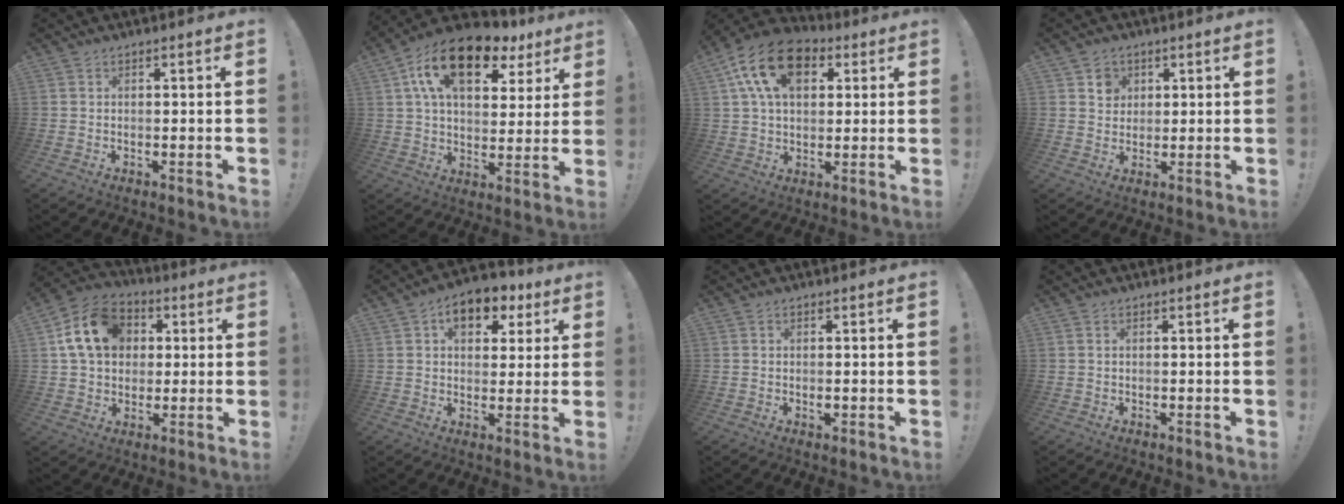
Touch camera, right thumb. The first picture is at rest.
{"total": 18.0, "force": [9.4, 9.3, 12.3], "torque": [-0.201, -0.044, 0.161]}
{"total": 17.1, "force": [7.1, 11.0, 11.1], "torque": [-0.190, -0.016, 0.130]}
{"total": 4.7, "force": [2.1, 4.1, 0.9], "torque": [0.006, -0.015, 0.035]}
{"total": 16.3, "force": [4.6, 12.7, 9.1], "torque": [-0.144, 0.001, 0.094]}
{"total": 10.1, "force": [4.9, 6.5, 5.9], "torque": [-0.077, -0.022, 0.088]}
{"total": 0.5, "force": [-0.1, 0.4, 0.2], "torque": [0.005, -0.002, -0.004]}
{"total": 0.0}